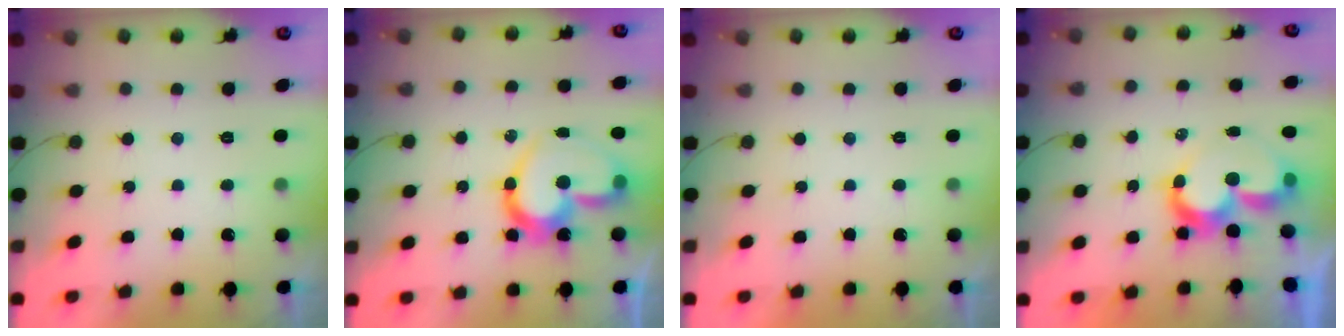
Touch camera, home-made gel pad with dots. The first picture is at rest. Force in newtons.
{"total": 18.3, "press": 18.2, "slide": 1.3}
{"total": 1.8, "press": 1.8, "slide": 0.0}
{"total": 9.0, "press": 9.0, "slide": 0.7}